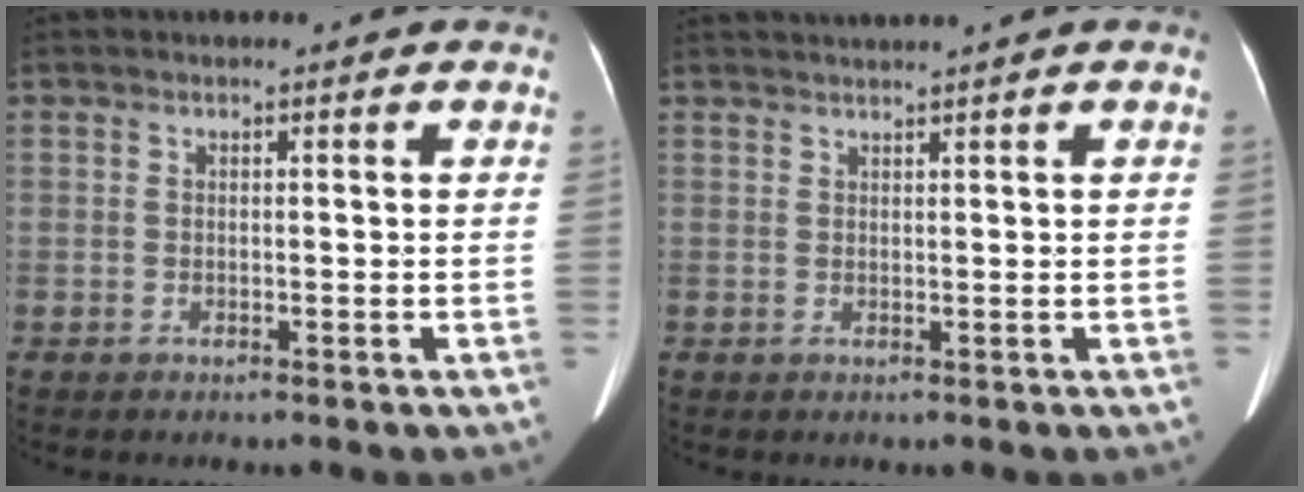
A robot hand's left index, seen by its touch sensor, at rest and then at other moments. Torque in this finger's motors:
{"motor_torque": [-0.74, -1.40, -0.01, 0.04]}